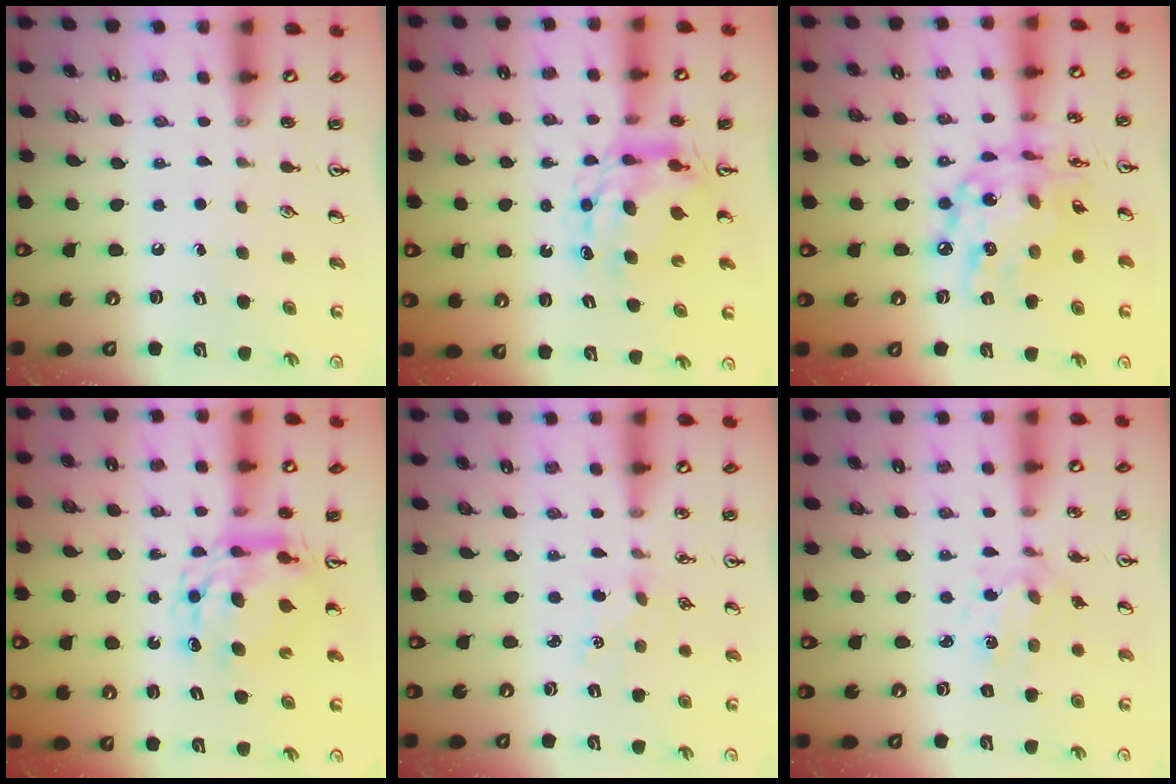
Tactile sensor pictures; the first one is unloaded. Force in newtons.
{"total": 8.4, "press": 8.3, "slide": 0.7}
{"total": 16.0, "press": 16.0, "slide": 1.4}
{"total": 9.7, "press": 9.7, "slide": 0.8}
{"total": 3.0, "press": 3.0, "slide": 0.4}
{"total": 2.0, "press": 2.0, "slide": 0.5}